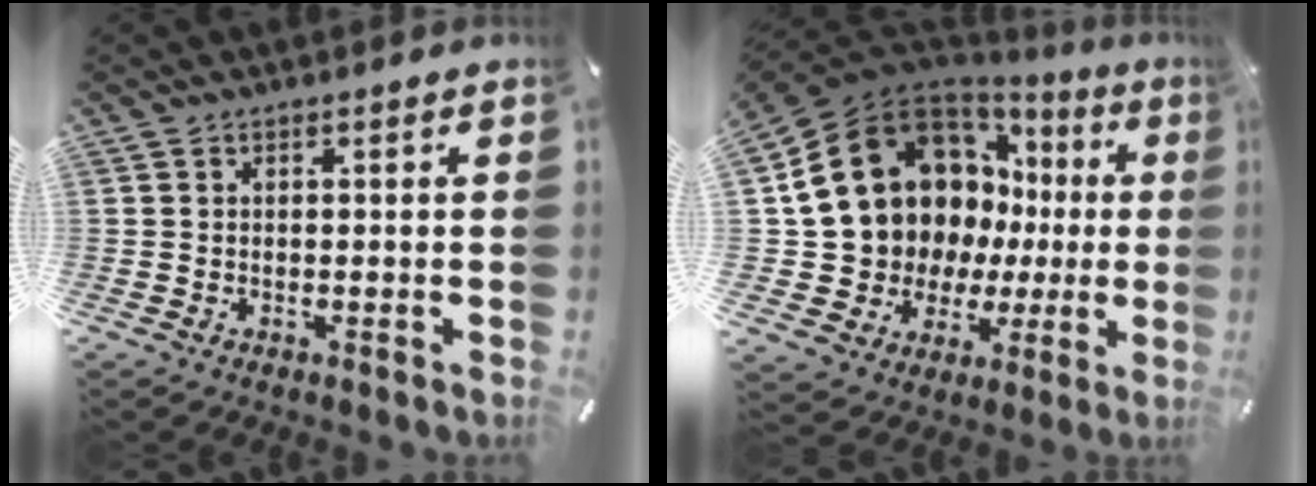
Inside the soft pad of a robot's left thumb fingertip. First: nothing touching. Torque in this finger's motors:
{"motor_torque": [2.53, 2.47, 2.77, 0.00, 0.76]}